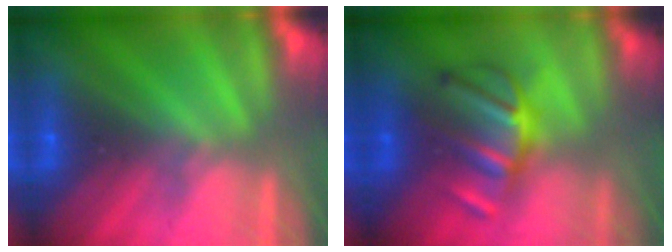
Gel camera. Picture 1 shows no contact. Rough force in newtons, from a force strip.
{"total": 2.9}